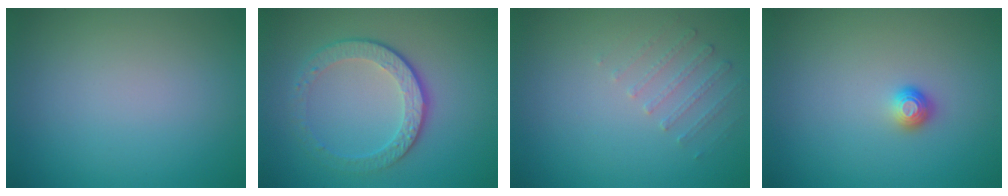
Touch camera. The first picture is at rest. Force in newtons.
{"total": 4.5, "press": 3.1, "slide": 3.2}
{"total": 1.3, "press": 0.9, "slide": 1.0}
{"total": 1.0, "press": 0.9, "slide": 0.4}